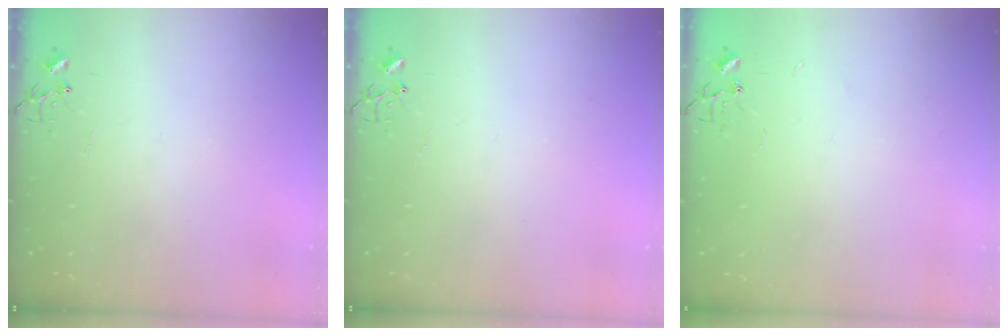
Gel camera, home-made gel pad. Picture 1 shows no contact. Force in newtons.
{"total": 0.0}
{"total": 2.4, "press": 2.4, "slide": 0.3}